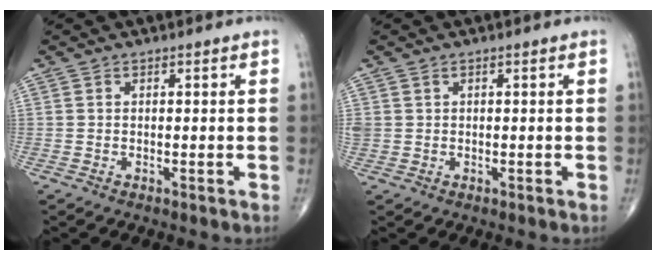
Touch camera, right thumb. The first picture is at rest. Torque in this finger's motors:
{"motor_torque": [0.07, -0.16, 0.21, 0.20, 0.00]}